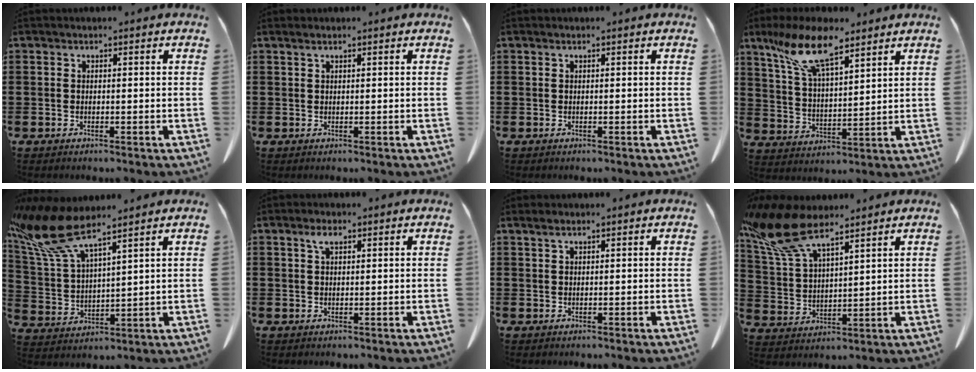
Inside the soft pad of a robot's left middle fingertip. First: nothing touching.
{"total": 0.7, "force": [0.5, 0.0, 0.5], "torque": [-0.011, 0.001, 0.009]}
{"total": 0.0}
{"total": 11.8, "force": [8.3, 3.7, 7.5], "torque": [-0.172, -0.016, 0.150]}
{"total": 11.2, "force": [8.3, 2.6, 7.1], "torque": [-0.187, -0.040, 0.144]}
{"total": 2.3, "force": [1.2, 0.8, 1.8], "torque": [-0.040, 0.005, 0.021]}
{"total": 1.1, "force": [0.8, 0.2, 0.8], "torque": [-0.018, 0.001, 0.014]}
{"total": 12.5, "force": [8.5, 4.2, 8.1], "torque": [-0.198, -0.024, 0.156]}